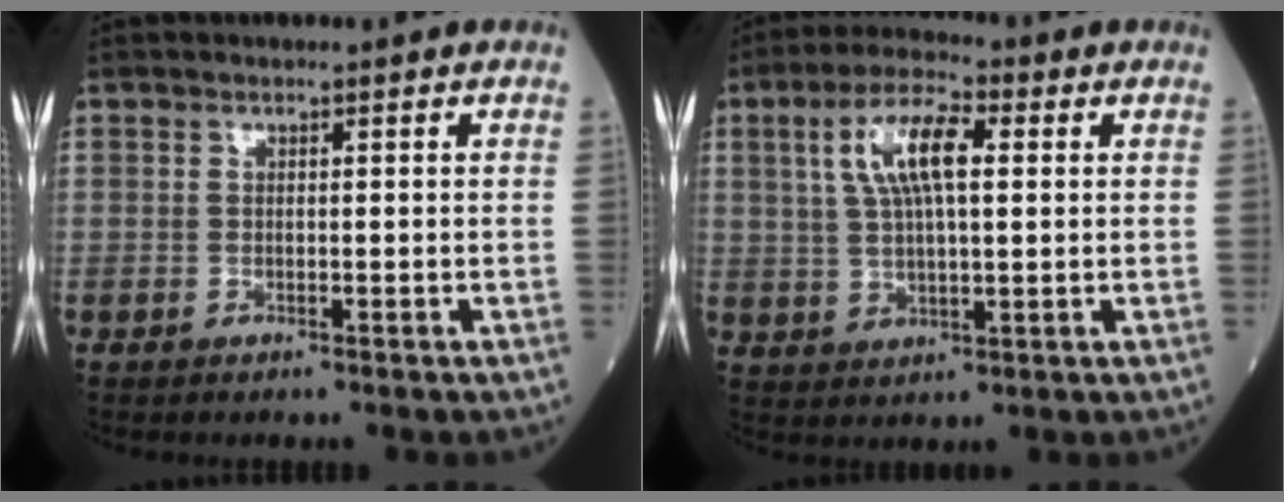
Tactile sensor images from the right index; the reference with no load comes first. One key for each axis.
{"total": 9.5, "fx": 2.8, "fy": 2.8, "fz": 8.7, "tx": -0.173, "ty": 0.017, "tz": 0.051}